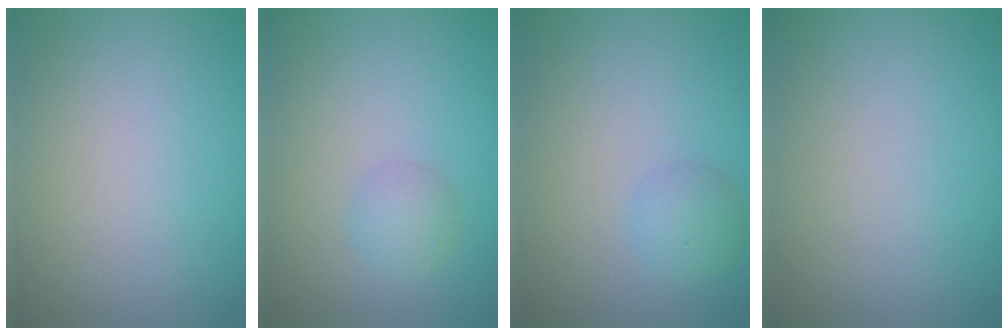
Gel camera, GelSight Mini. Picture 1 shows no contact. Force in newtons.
{"total": 1.8, "press": 1.8, "slide": 0.0}
{"total": 1.8, "press": 1.8, "slide": 0.1}
{"total": 0.0}